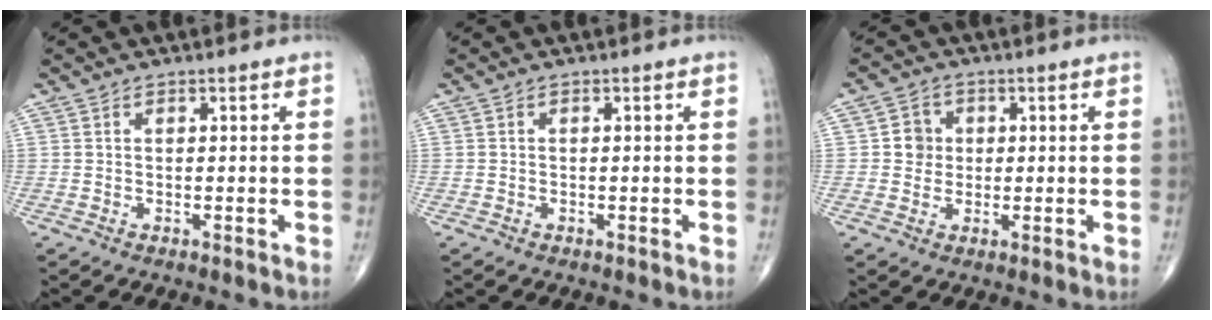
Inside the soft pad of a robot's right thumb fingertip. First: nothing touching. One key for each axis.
{"total": 0.0}
{"total": 4.1, "fx": 0.4, "fy": 3.9, "fz": 1.3, "tx": 0.002, "ty": 0.005, "tz": 0.002}